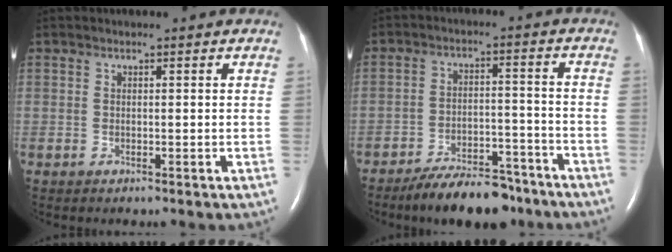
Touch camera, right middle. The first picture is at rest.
{"total": 10.5, "force": [-8.8, 3.6, 4.5], "torque": [-0.066, 0.008, -0.141]}